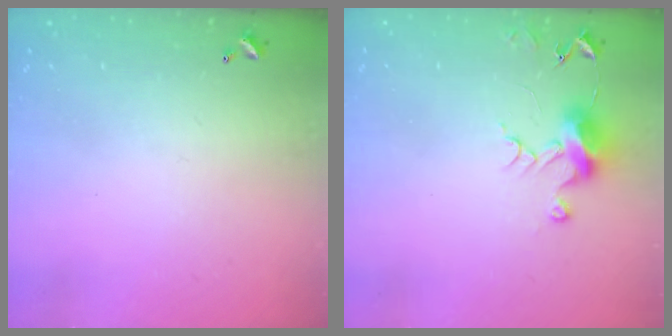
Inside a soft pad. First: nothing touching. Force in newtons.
{"total": 7.7, "press": 7.7, "slide": 0.4}